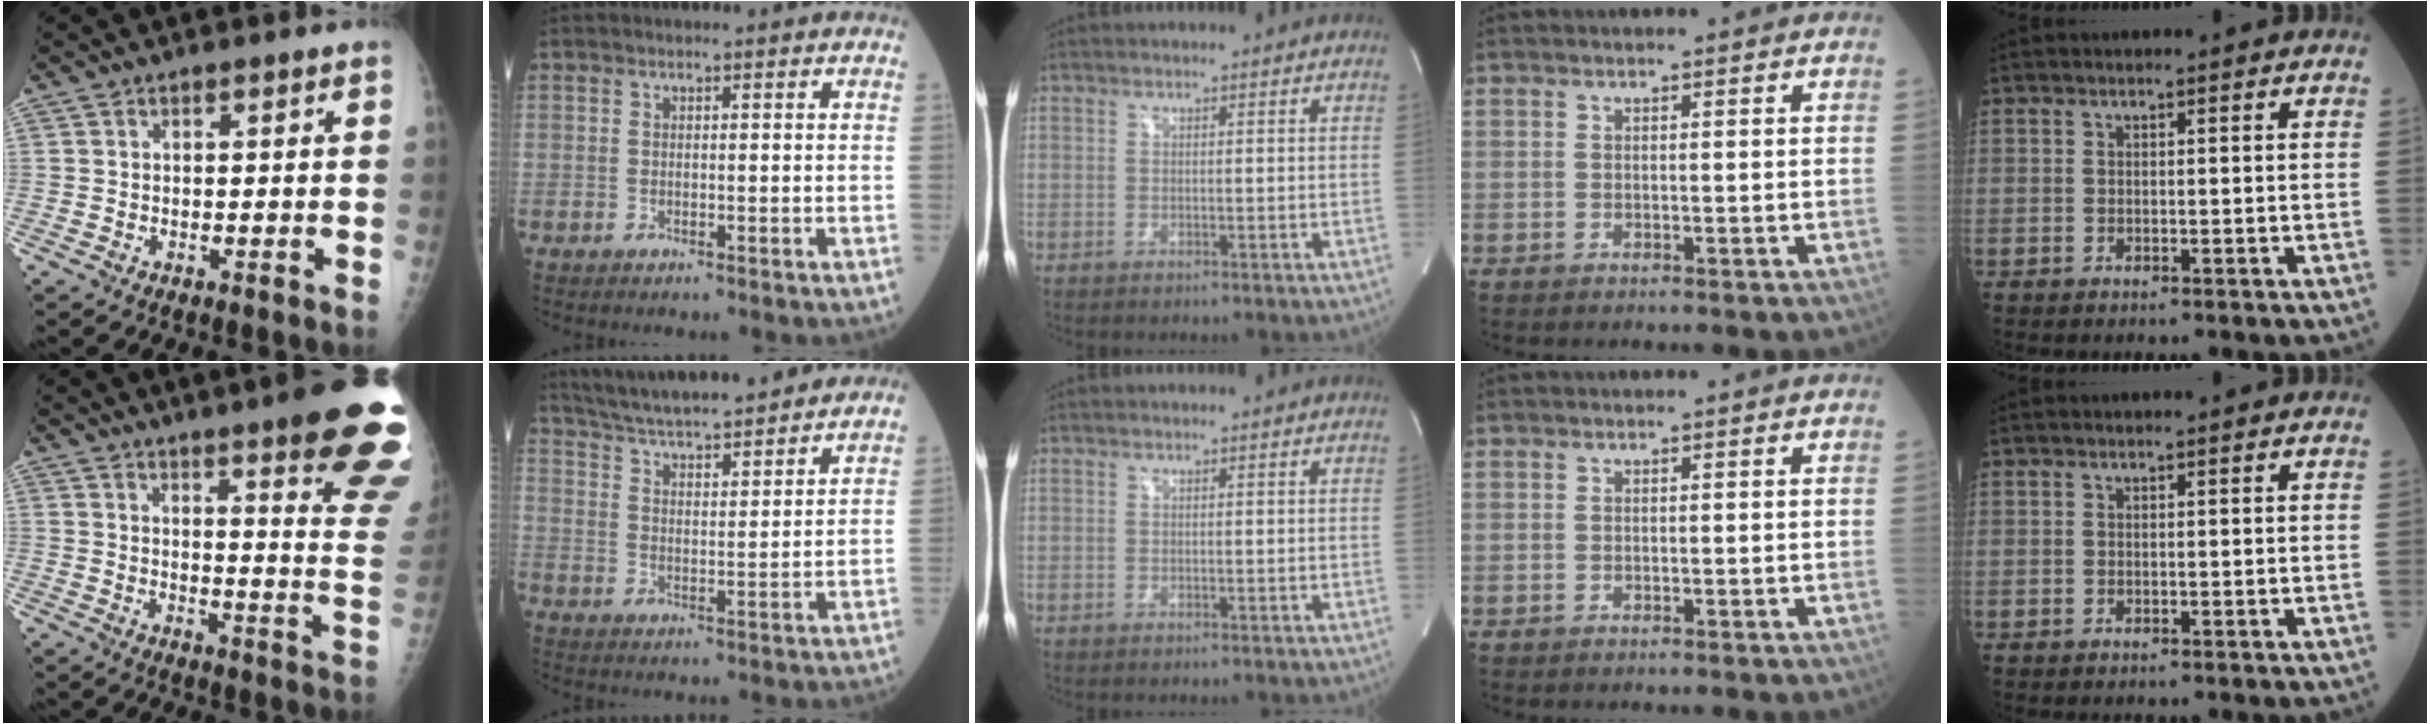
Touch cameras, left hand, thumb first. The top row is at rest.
{"thumb": {"total": 20.9, "force": [13.7, 2.7, 15.6], "torque": [-0.167, -0.078, 0.164]}, "index": {"total": 16.9, "force": [15.1, 1.9, 7.2], "torque": [-0.122, 0.019, 0.236]}}